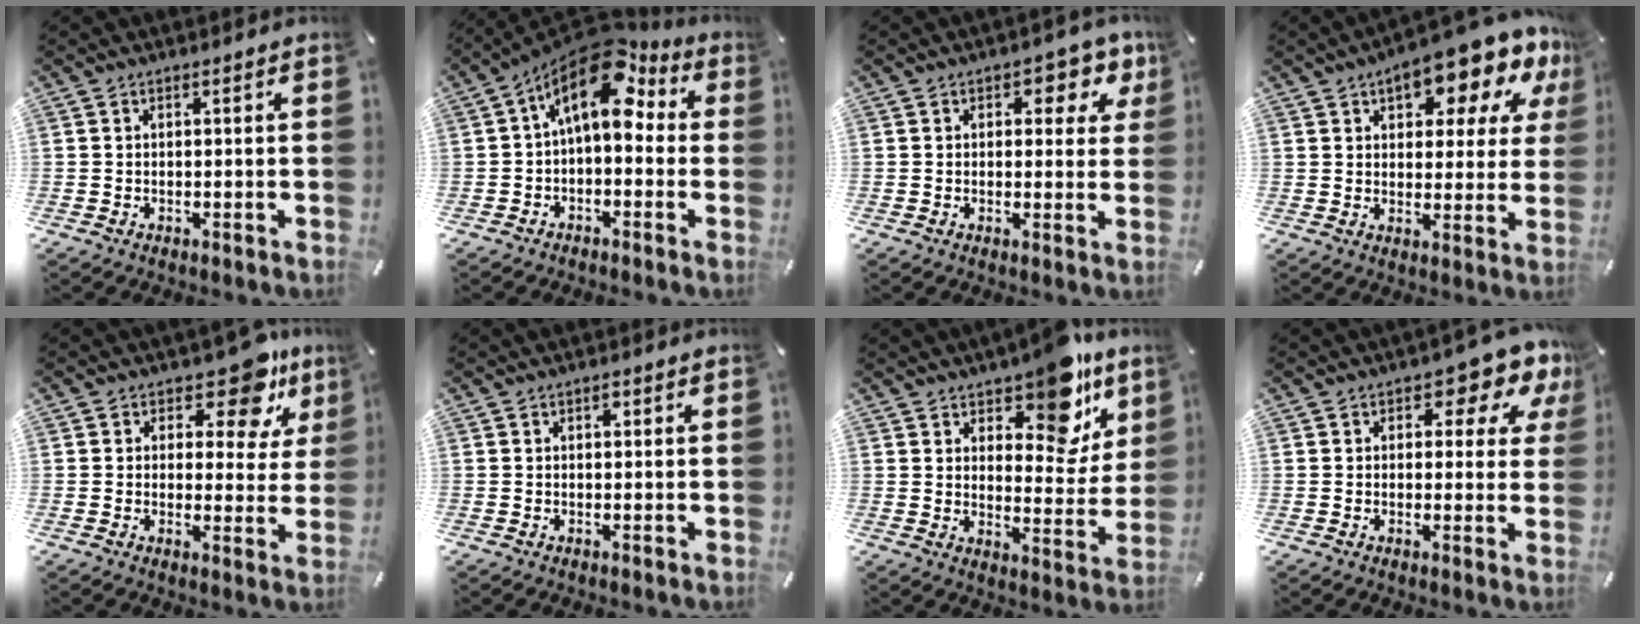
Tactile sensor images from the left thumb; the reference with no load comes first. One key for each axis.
{"total": 15.0, "fx": 6.6, "fy": 7.8, "fz": 11.0, "tx": -0.178, "ty": -0.042, "tz": 0.112}
{"total": 6.0, "fx": 2.7, "fy": 3.9, "fz": 3.8, "tx": -0.037, "ty": -0.007, "tz": 0.038}
{"total": 15.4, "fx": 11.0, "fy": 5.9, "fz": 9.0, "tx": -0.127, "ty": -0.072, "tz": 0.182}
{"total": 11.5, "fx": 7.0, "fy": 5.5, "fz": 7.3, "tx": -0.090, "ty": -0.046, "tz": 0.117}
{"total": 1.0, "fx": 0.3, "fy": 0.7, "fz": 0.7, "tx": -0.014, "ty": 0.004, "tz": 0.005}
{"total": 14.2, "fx": 9.9, "fy": 6.6, "fz": 7.8, "tx": -0.089, "ty": -0.077, "tz": 0.167}
{"total": 7.5, "fx": 3.6, "fy": 4.2, "fz": 5.0, "tx": -0.052, "ty": -0.020, "tz": 0.054}